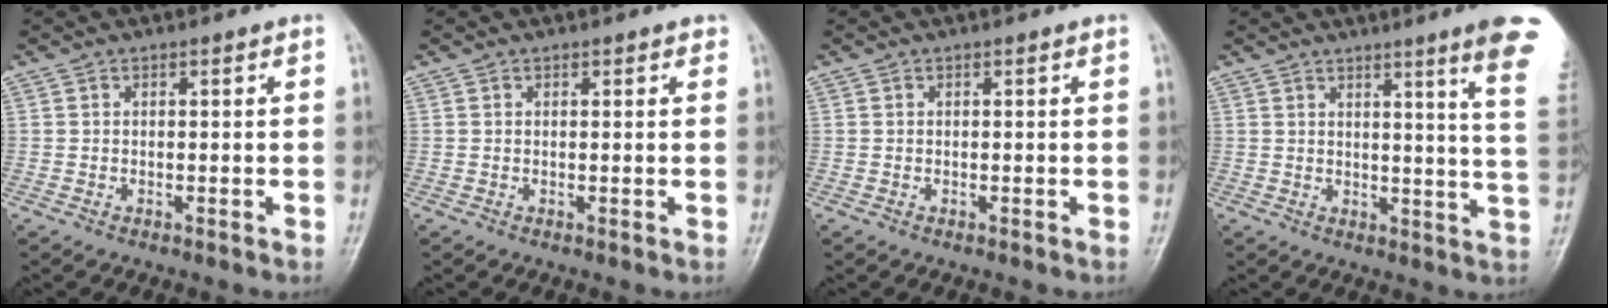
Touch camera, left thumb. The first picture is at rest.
{"total": 0.8, "force": [0.6, 0.4, 0.4], "torque": [0.000, -0.003, 0.003]}
{"total": 0.0}
{"total": 13.1, "force": [8.4, -0.2, 10.0], "torque": [-0.115, -0.051, 0.086]}